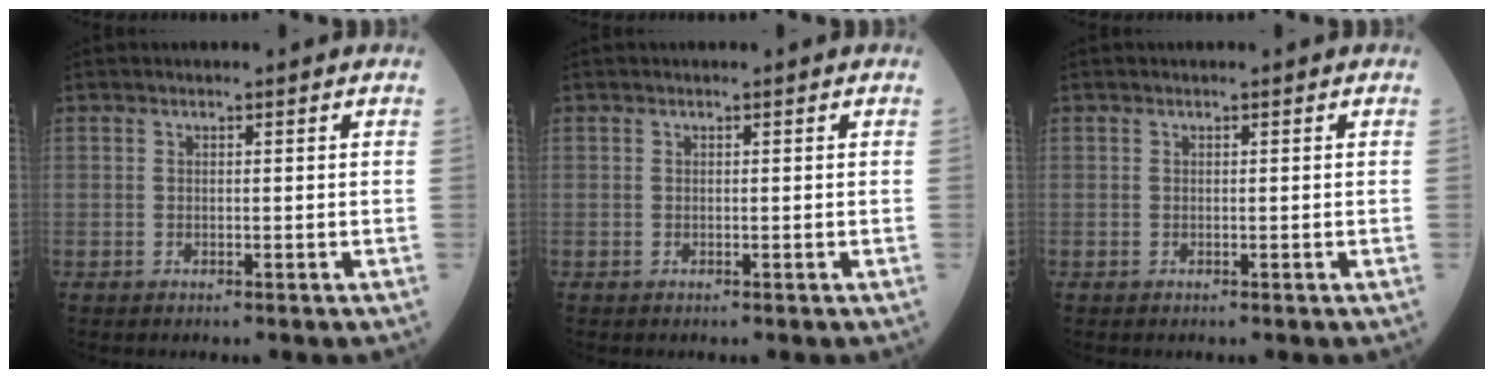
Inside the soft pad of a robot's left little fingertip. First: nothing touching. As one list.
[{"total": 0.0}, {"total": 0.0}]